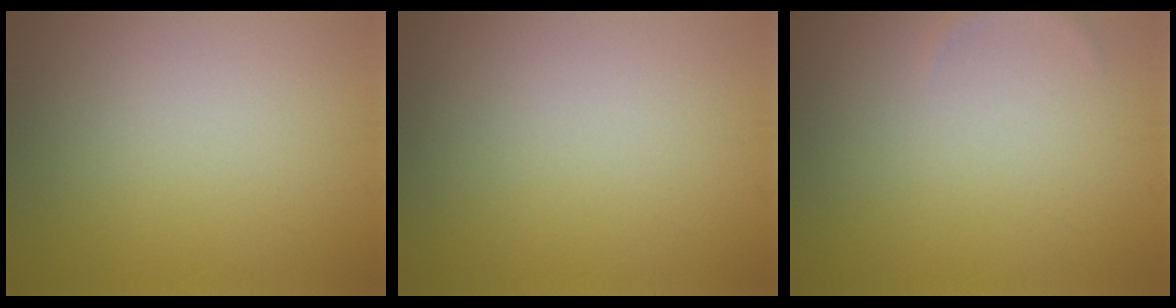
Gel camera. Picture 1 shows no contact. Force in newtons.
{"total": 0.0}
{"total": 0.5, "press": 0.5, "slide": 0.1}